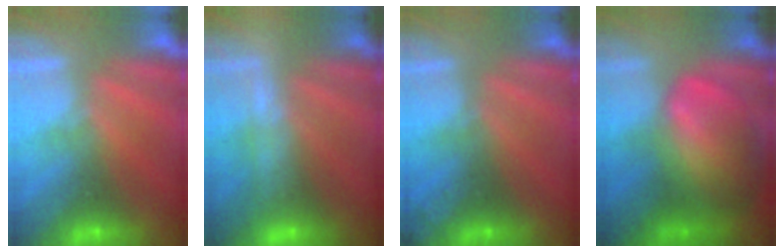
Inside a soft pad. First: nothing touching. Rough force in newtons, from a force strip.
{"total": 2.3}
{"total": 2.3}
{"total": 9.4}